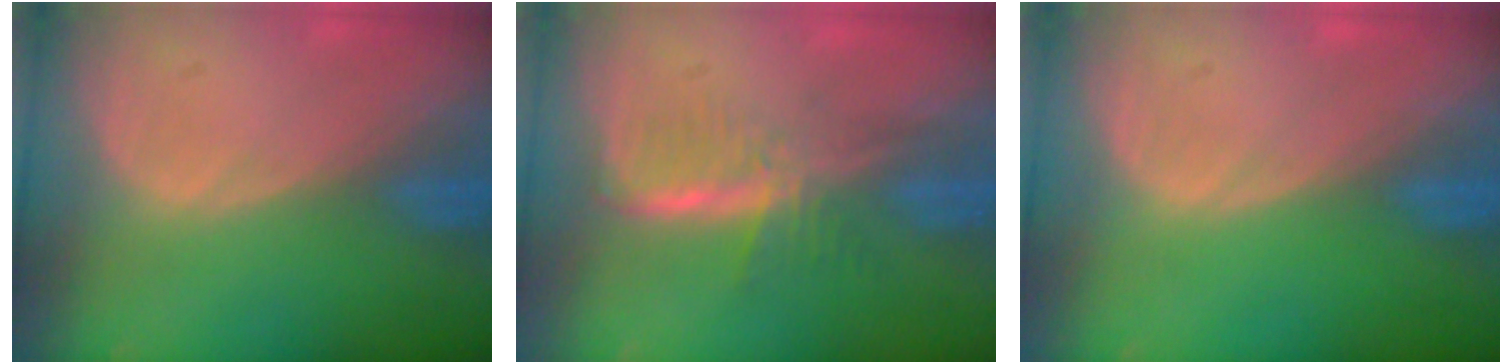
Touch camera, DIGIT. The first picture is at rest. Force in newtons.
{"total": 6.0, "press": 5.2, "slide": 3.0}
{"total": 0.0}